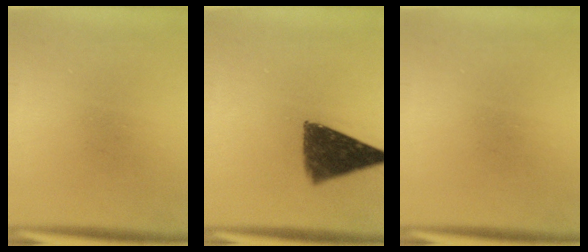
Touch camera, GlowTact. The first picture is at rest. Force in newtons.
{"total": 10.4}
{"total": 0.0}